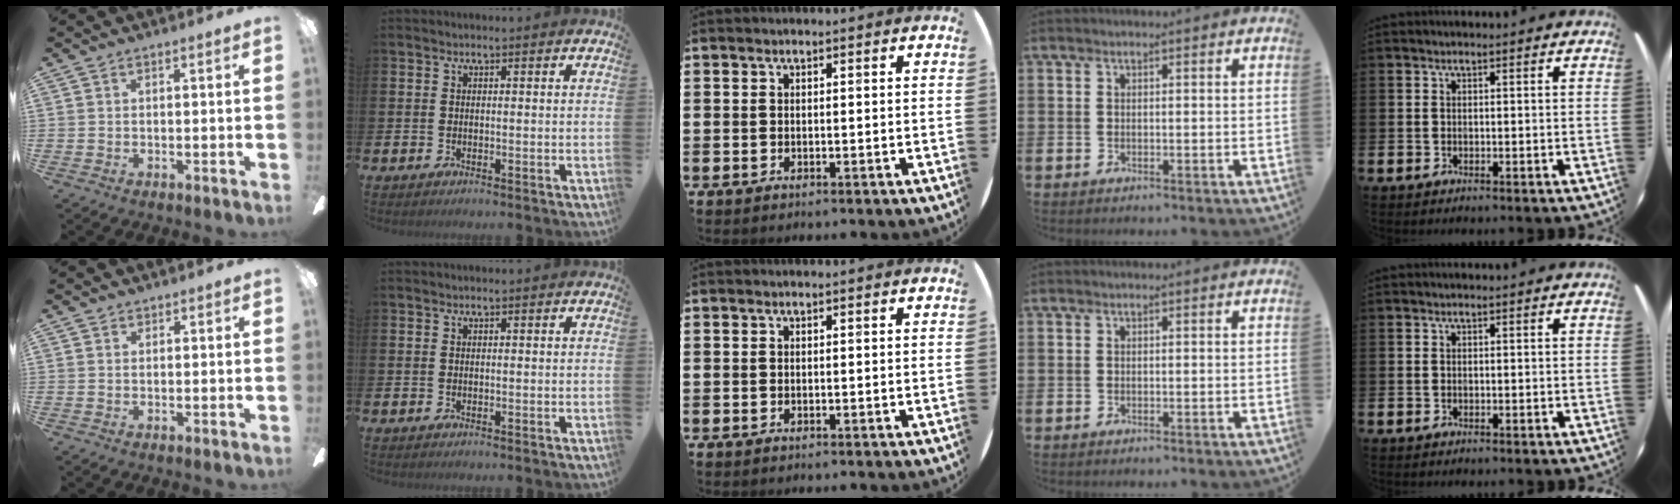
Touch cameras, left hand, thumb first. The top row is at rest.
{"thumb": {"total": 0.8, "force": [0.6, 0.5, 0.0], "torque": [0.007, -0.001, 0.009]}}